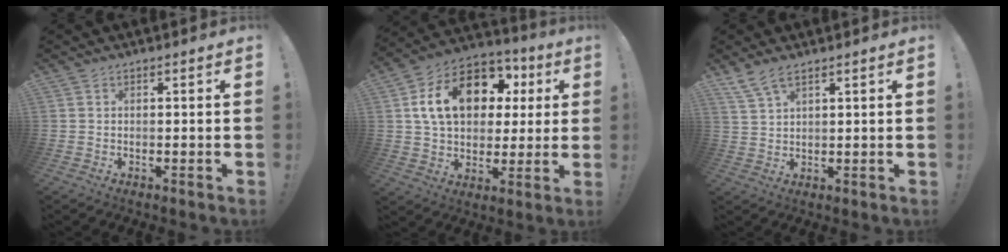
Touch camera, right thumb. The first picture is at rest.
{"total": 19.0, "force": [5.8, 13.2, 12.4], "torque": [-0.191, -0.009, 0.111]}
{"total": 5.5, "force": [4.1, 1.6, 3.2], "torque": [-0.064, -0.016, 0.078]}